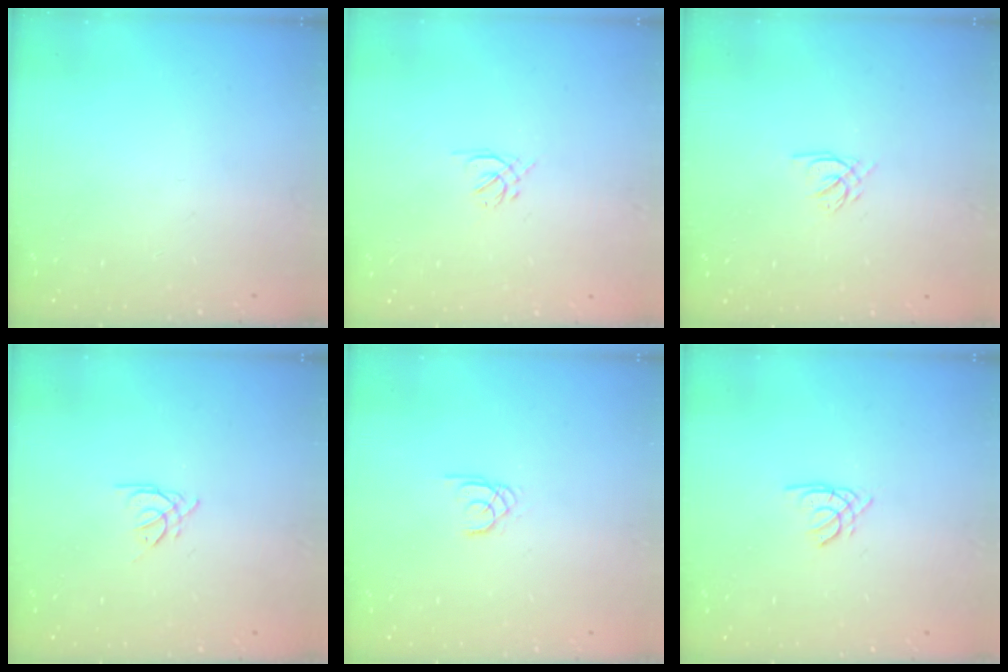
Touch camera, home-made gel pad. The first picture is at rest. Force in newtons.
{"total": 1.3, "press": 1.2, "slide": 0.5}
{"total": 2.4, "press": 2.4, "slide": 0.3}
{"total": 3.3, "press": 3.3, "slide": 0.5}
{"total": 1.3, "press": 1.3, "slide": 0.1}
{"total": 1.7, "press": 1.7, "slide": 0.4}